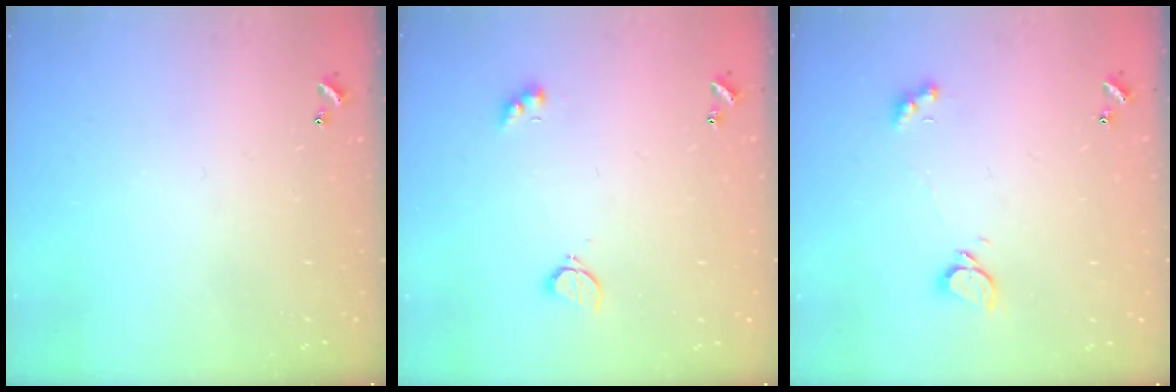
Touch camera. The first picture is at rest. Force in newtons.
{"total": 2.9, "press": 2.8, "slide": 0.7}
{"total": 1.9, "press": 1.9, "slide": 0.5}